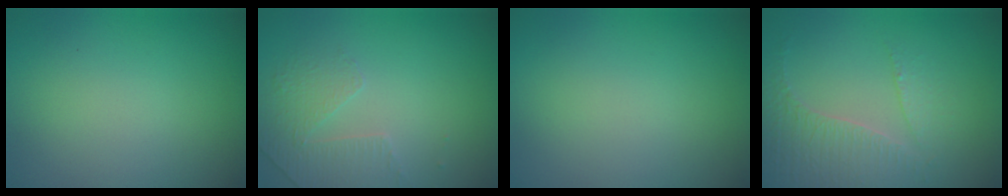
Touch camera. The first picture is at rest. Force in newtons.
{"total": 1.8, "press": 1.4, "slide": 1.0}
{"total": 0.0}
{"total": 3.6, "press": 2.8, "slide": 2.3}